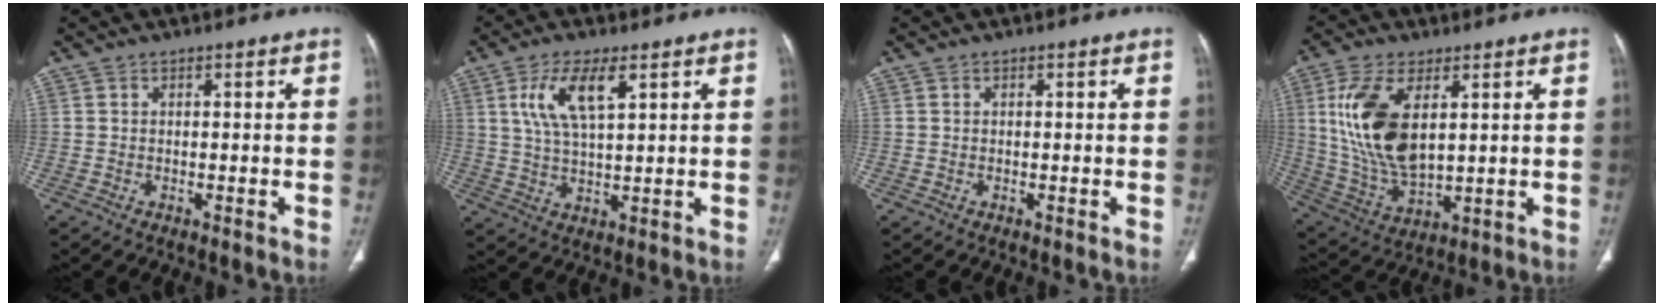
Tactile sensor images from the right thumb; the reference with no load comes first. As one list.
[{"total": 9.1, "force": [3.8, 3.2, 7.6], "torque": [-0.152, -0.011, 0.078]}, {"total": 0.0}, {"total": 16.4, "force": [4.3, 8.3, 13.5], "torque": [-0.275, -0.019, 0.094]}]